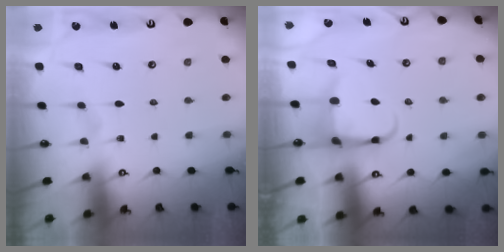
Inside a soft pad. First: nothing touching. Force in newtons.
{"total": 4.7, "press": 4.7, "slide": 0.2}